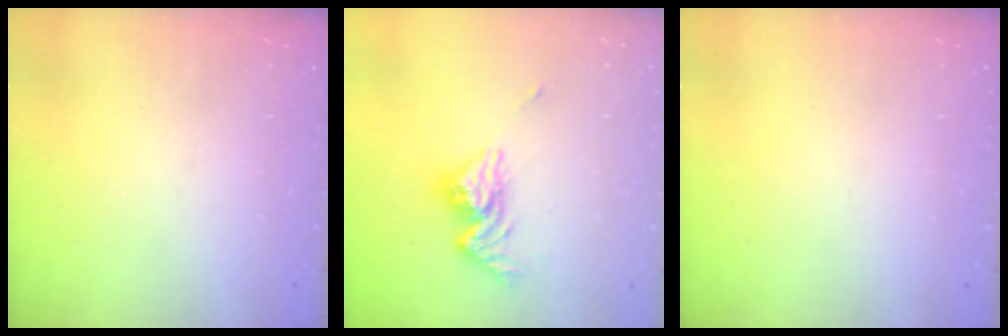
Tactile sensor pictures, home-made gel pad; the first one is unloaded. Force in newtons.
{"total": 12.5, "press": 12.5, "slide": 1.3}
{"total": 0.0}